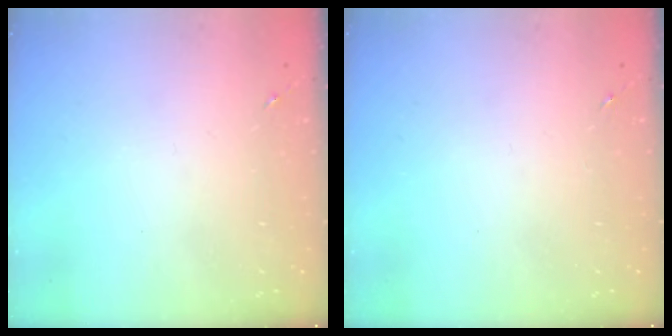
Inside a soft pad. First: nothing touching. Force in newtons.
{"total": 0.0}